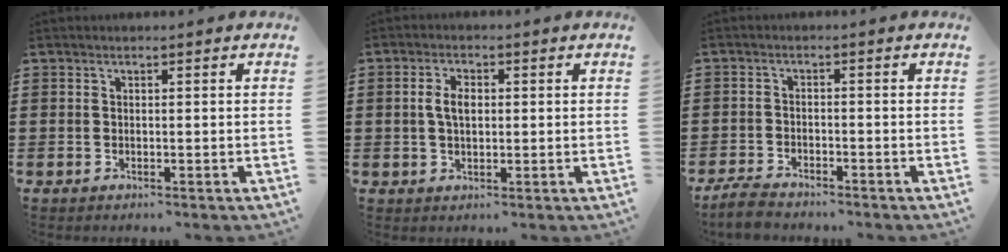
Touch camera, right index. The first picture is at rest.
{"total": 3.6, "force": [0.4, 1.8, 3.1], "torque": [-0.062, 0.008, 0.004]}
{"total": 2.9, "force": [-2.8, 0.4, 0.9], "torque": [-0.025, 0.000, -0.057]}